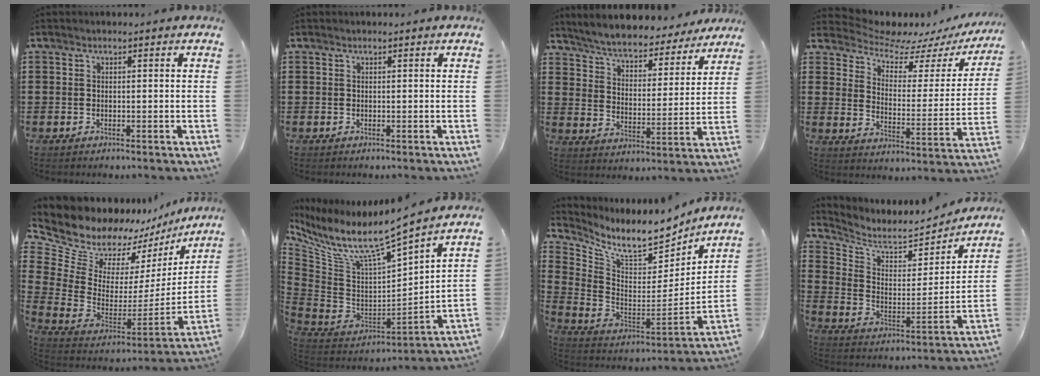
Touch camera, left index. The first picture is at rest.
{"total": 0.0}
{"total": 5.5, "force": [5.4, 0.2, 1.0], "torque": [-0.047, -0.040, 0.091]}
{"total": 6.1, "force": [5.7, 1.5, 1.5], "torque": [-0.055, -0.045, 0.097]}
{"total": 10.4, "force": [9.1, 4.6, 2.3], "torque": [-0.111, -0.069, 0.164]}
{"total": 8.3, "force": [6.2, 1.1, 5.5], "torque": [-0.130, -0.060, 0.099]}
{"total": 8.4, "force": [7.3, 2.1, 3.7], "torque": [-0.101, -0.059, 0.121]}
{"total": 5.9, "force": [5.4, 1.8, 1.5], "torque": [-0.063, -0.040, 0.090]}